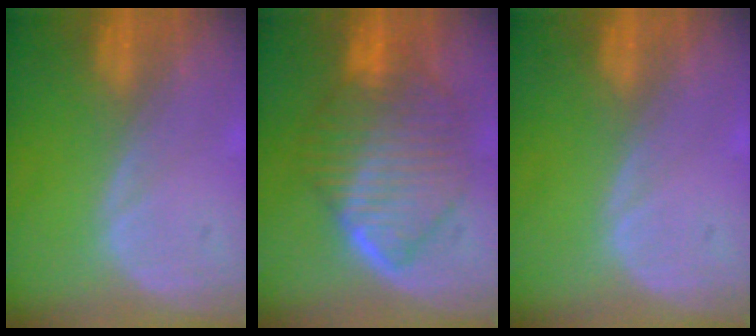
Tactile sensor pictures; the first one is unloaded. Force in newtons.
{"total": 10.0, "press": 9.9, "slide": 0.8}
{"total": 0.0}